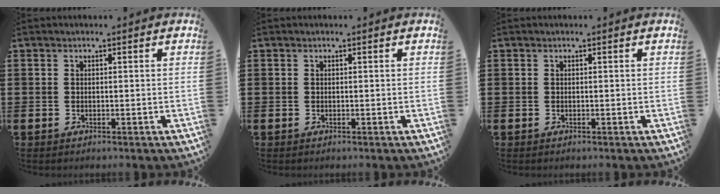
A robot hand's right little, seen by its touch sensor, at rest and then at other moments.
{"total": 0.0}
{"total": 0.0}